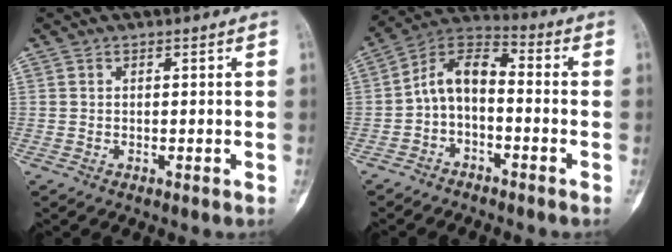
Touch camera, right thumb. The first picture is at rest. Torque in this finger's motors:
{"motor_torque": [0.28, 0.25, 0.33, -0.27, 0.05]}